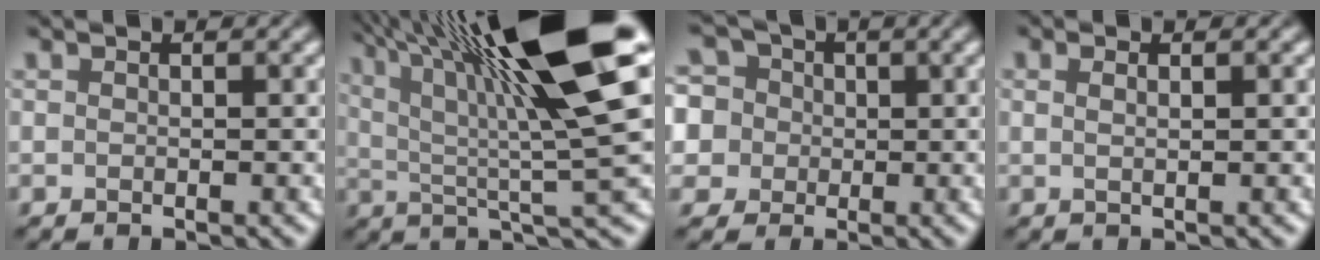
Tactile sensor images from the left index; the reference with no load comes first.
{"total": 16.8, "force": [7.1, 3.2, 14.9], "torque": [-0.249, 0.023, 0.119]}
{"total": 9.1, "force": [2.4, 7.8, 4.1], "torque": [-0.089, 0.045, 0.003]}
{"total": 1.9, "force": [0.9, 0.7, 1.5], "torque": [-0.015, 0.005, -0.003]}